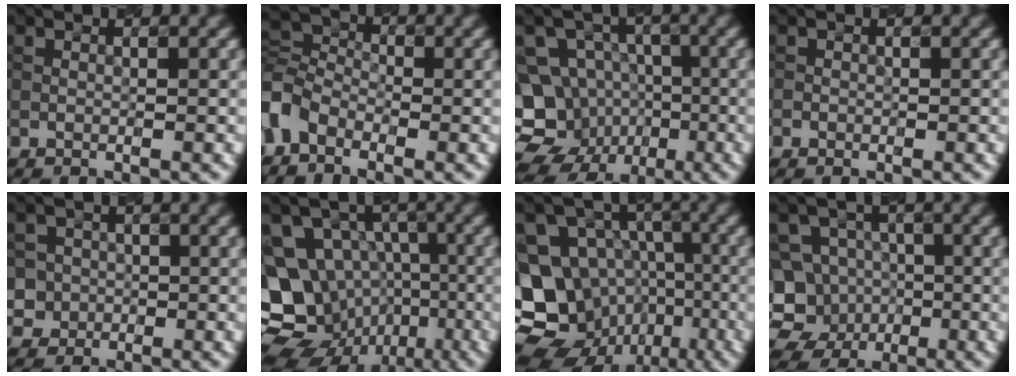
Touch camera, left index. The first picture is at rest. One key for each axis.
{"total": 3.5, "fx": -1.9, "fy": 2.4, "fz": 1.8, "tx": -0.037, "ty": 0.008, "tz": -0.057}
{"total": 13.8, "fx": -5.5, "fy": 12.1, "fz": 3.5, "tx": -0.086, "ty": -0.010, "tz": -0.090}
{"total": 0.5, "fx": -0.2, "fy": 0.5, "fz": 0.0, "tx": 0.004, "ty": -0.004, "tz": -0.004}
{"total": 3.5, "fx": -0.7, "fy": 3.5, "fz": 0.3, "tx": 0.014, "ty": 0.010, "tz": -0.017}
{"total": 14.1, "fx": -4.0, "fy": 12.1, "fz": 5.9, "tx": -0.143, "ty": -0.010, "tz": -0.054}
{"total": 15.4, "fx": -5.3, "fy": 13.3, "fz": 5.7, "tx": -0.138, "ty": -0.017, "tz": -0.073}
{"total": 12.0, "fx": -5.4, "fy": 10.5, "fz": 2.3, "tx": -0.043, "ty": -0.001, "tz": -0.097}